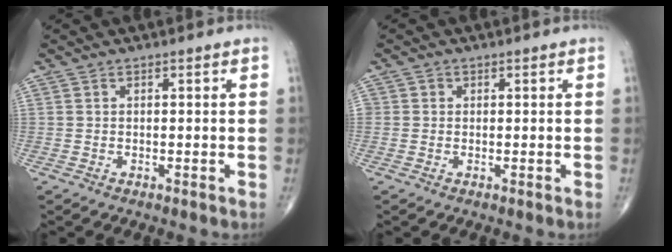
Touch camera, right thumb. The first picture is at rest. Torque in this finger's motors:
{"motor_torque": [0.04, 0.23, 0.27, 0.18, -0.02]}